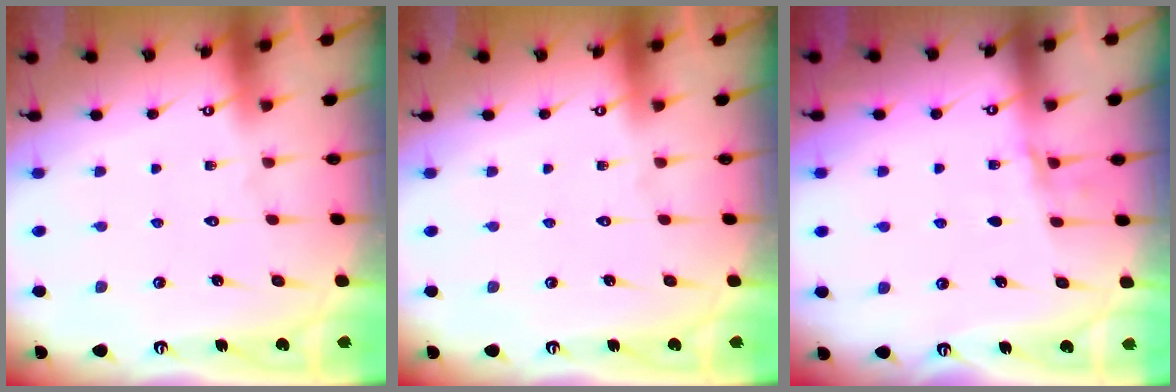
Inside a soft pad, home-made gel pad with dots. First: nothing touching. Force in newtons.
{"total": 0.0}
{"total": 4.0, "press": 3.8, "slide": 1.1}